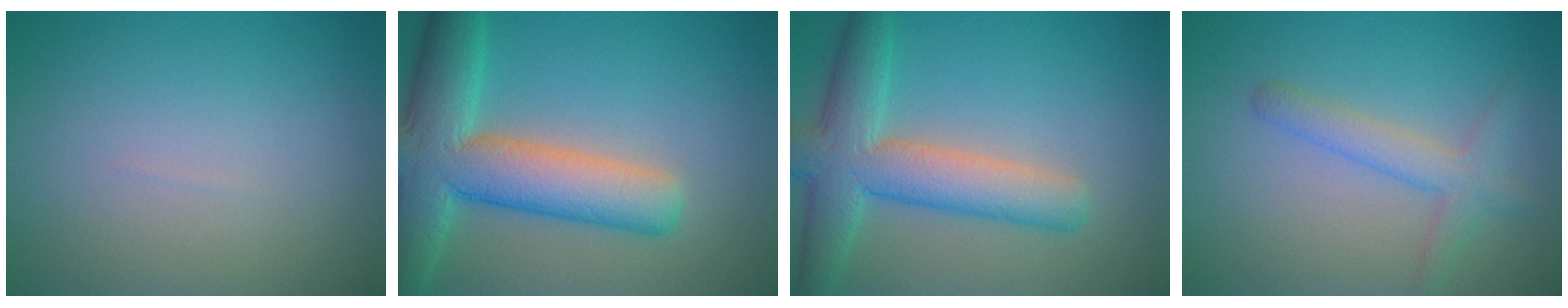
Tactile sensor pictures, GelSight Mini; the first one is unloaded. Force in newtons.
{"total": 10.0, "press": 9.9, "slide": 0.8}
{"total": 7.1, "press": 7.1, "slide": 0.5}
{"total": 2.9, "press": 2.8, "slide": 0.2}